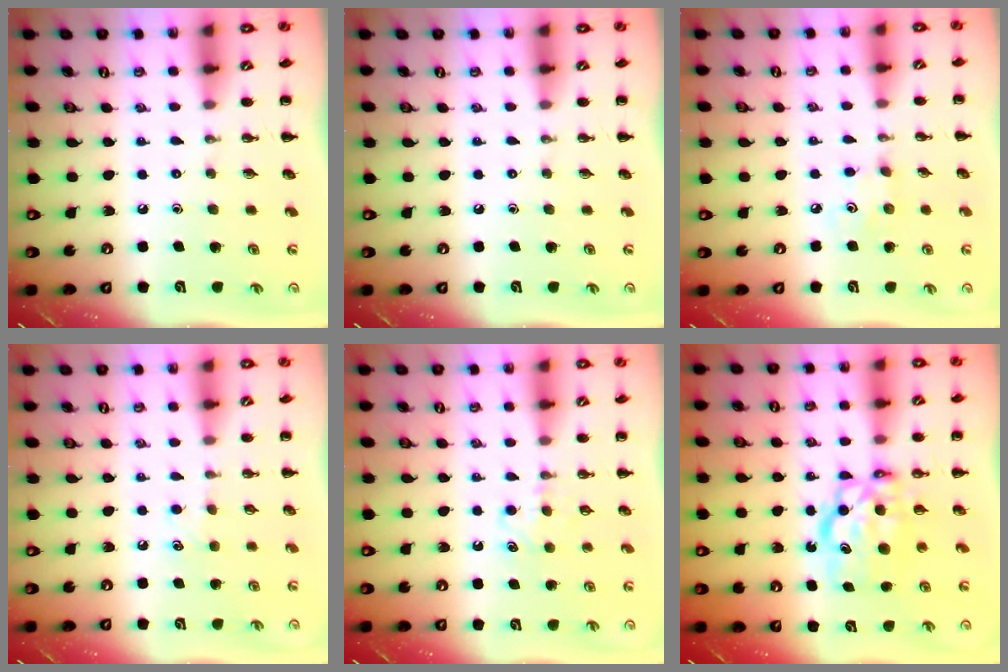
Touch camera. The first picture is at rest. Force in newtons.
{"total": 0.0}
{"total": 2.9, "press": 2.8, "slide": 0.8}
{"total": 4.9, "press": 4.7, "slide": 1.4}
{"total": 5.0, "press": 4.8, "slide": 1.4}
{"total": 8.2, "press": 8.1, "slide": 1.3}